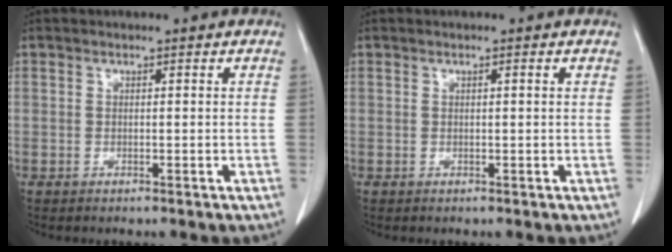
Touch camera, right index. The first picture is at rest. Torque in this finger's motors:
{"motor_torque": [-0.19, -0.04, -0.04, 0.00]}